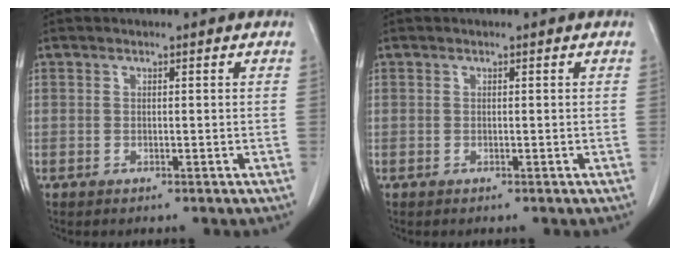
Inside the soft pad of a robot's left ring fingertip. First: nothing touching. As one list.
[{"total": 0.0}]